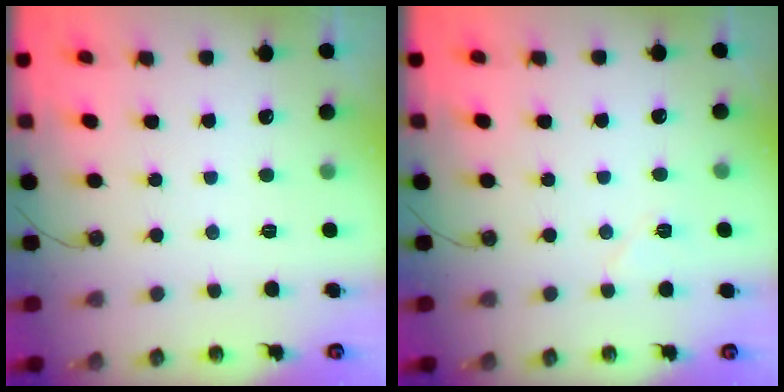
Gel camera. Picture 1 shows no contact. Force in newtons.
{"total": 5.3, "press": 4.8, "slide": 2.1}